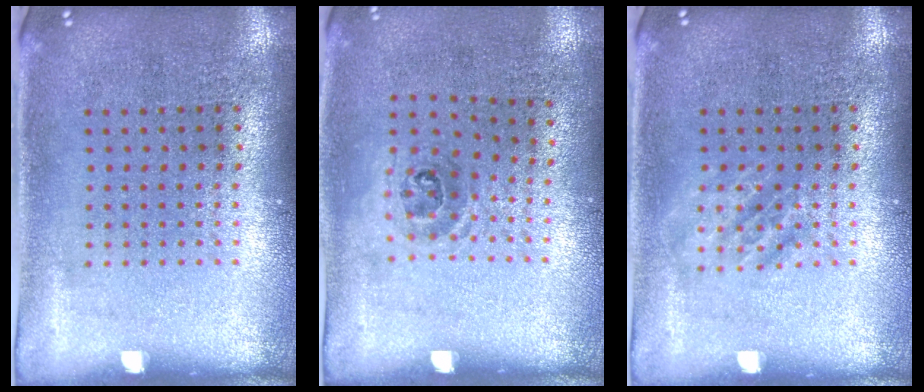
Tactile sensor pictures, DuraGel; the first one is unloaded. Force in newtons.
{"total": 1.0, "press": 0.7, "slide": 0.7}
{"total": 1.4, "press": 1.4, "slide": 0.2}